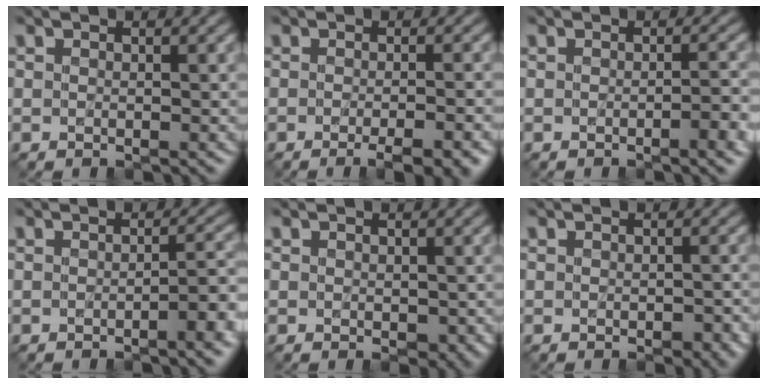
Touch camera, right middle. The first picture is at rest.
{"total": 5.0, "force": [-2.8, 1.6, 3.9], "torque": [-0.033, 0.003, -0.024]}
{"total": 2.1, "force": [-0.7, 0.4, 2.0], "torque": [-0.025, 0.002, -0.011]}
{"total": 2.9, "force": [-1.0, 0.6, 2.6], "torque": [-0.032, 0.007, -0.019]}
{"total": 1.4, "force": [0.3, 1.0, 1.0], "torque": [-0.015, -0.001, 0.009]}
{"total": 1.5, "force": [-0.3, 0.8, 1.1], "torque": [-0.017, -0.004, -0.002]}